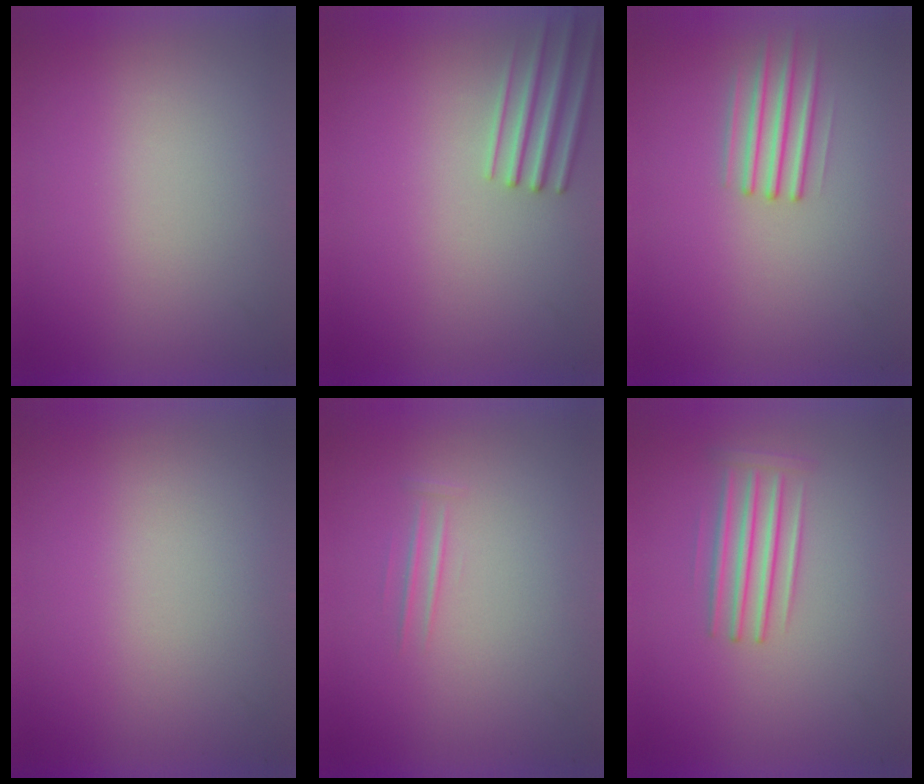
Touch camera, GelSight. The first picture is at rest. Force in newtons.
{"total": 2.5}
{"total": 2.2}
{"total": 1.0}
{"total": 1.1}
{"total": 2.8}